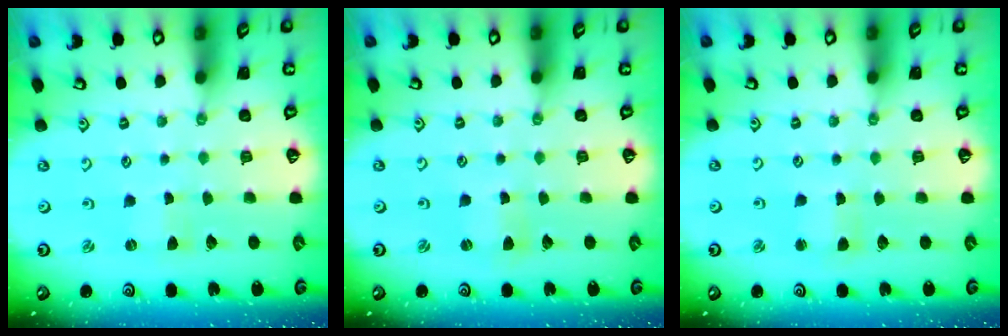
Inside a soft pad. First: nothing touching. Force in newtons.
{"total": 1.1, "press": 1.1, "slide": 0.1}
{"total": 3.1, "press": 3.1, "slide": 0.3}